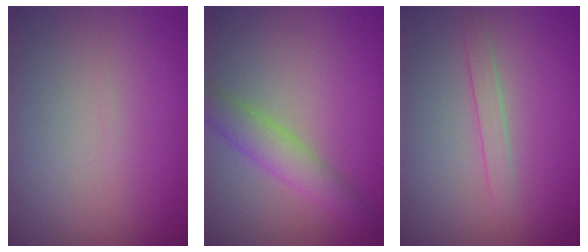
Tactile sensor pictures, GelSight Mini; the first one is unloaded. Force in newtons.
{"total": 3.4, "press": 3.4, "slide": 0.1}
{"total": 1.4, "press": 1.4, "slide": 0.0}